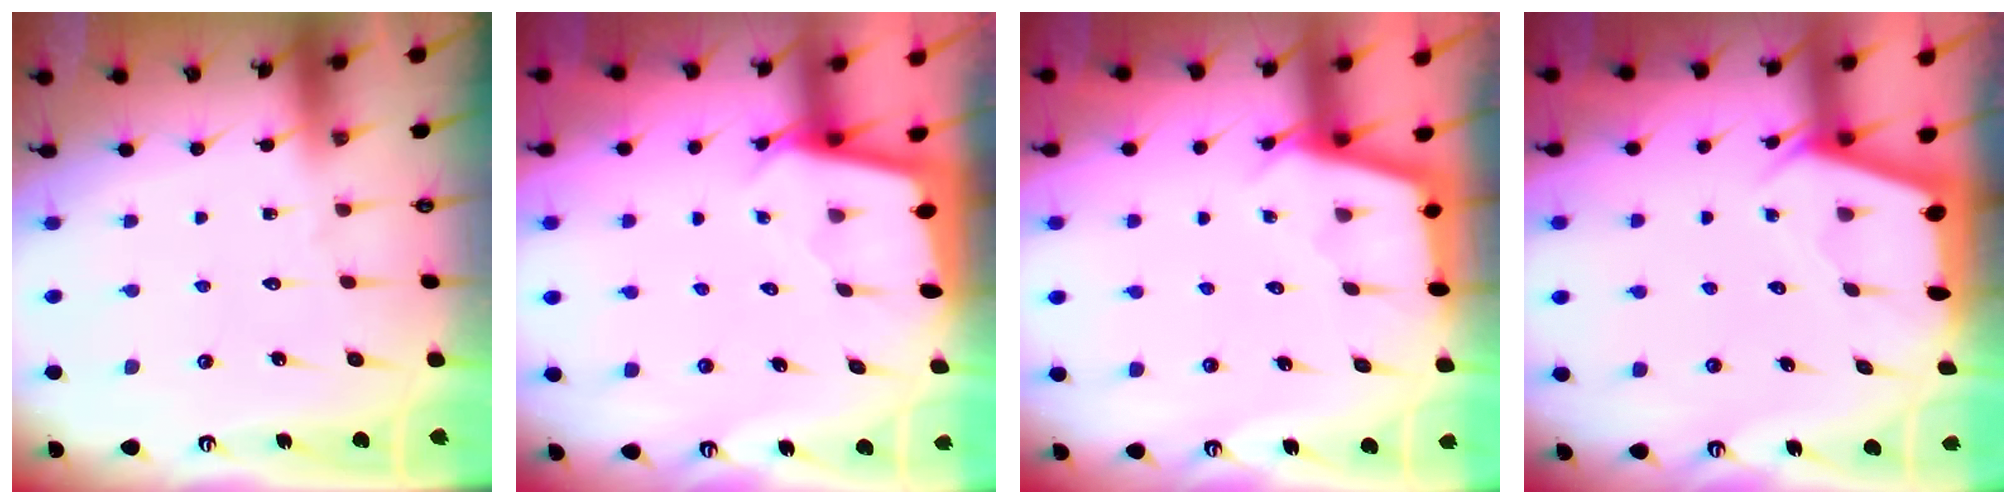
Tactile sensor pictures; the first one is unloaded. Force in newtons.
{"total": 2.4, "press": 2.4, "slide": 0.1}
{"total": 2.9, "press": 2.9, "slide": 0.3}
{"total": 2.4, "press": 2.3, "slide": 0.3}